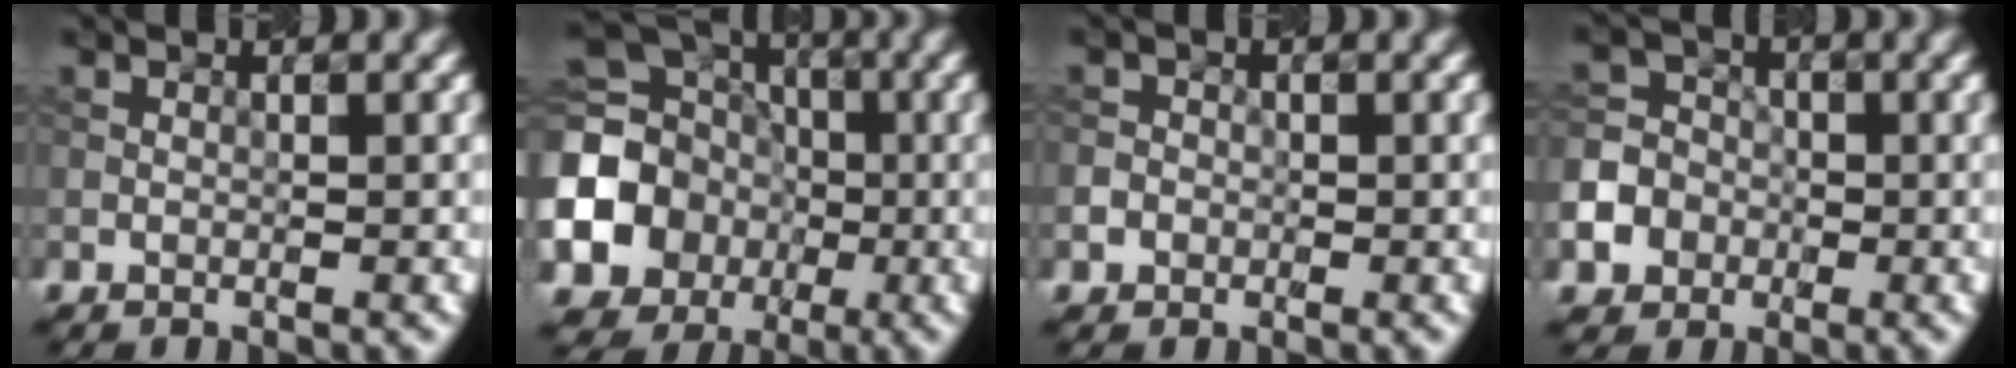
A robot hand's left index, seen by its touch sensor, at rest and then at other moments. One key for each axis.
{"total": 15.4, "fx": -2.6, "fy": 14.0, "fz": 5.9, "tx": -0.159, "ty": -0.013, "tz": -0.080}
{"total": 1.8, "fx": -0.7, "fy": 1.7, "fz": 0.4, "tx": 0.003, "ty": 0.009, "tz": -0.022}
{"total": 7.4, "fx": -3.6, "fy": 6.2, "fz": 1.7, "tx": -0.042, "ty": -0.017, "tz": -0.075}